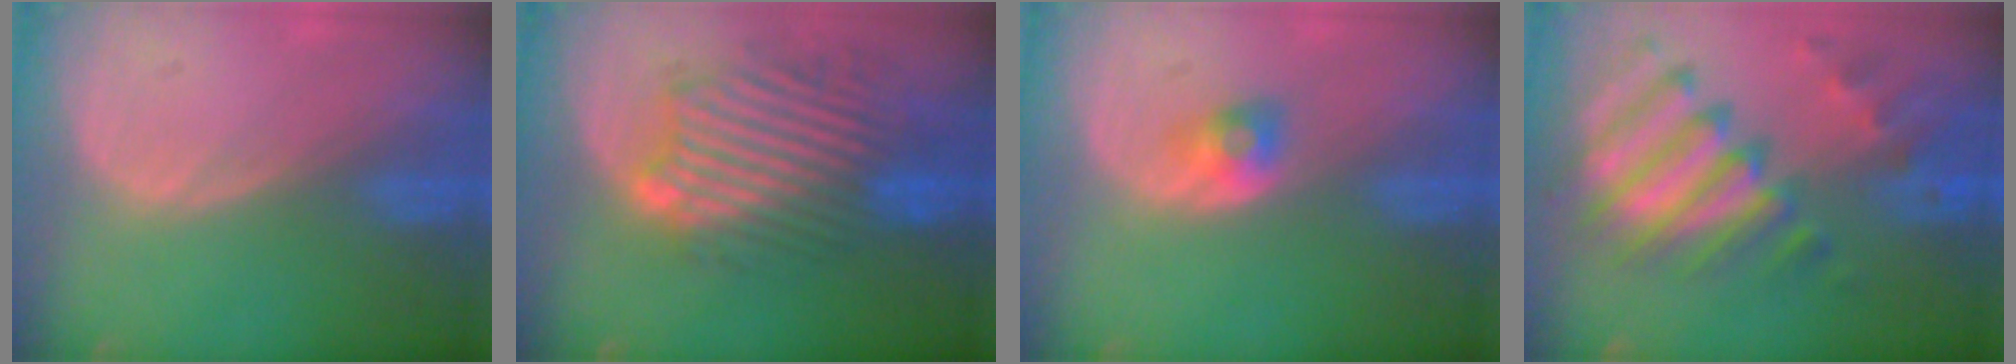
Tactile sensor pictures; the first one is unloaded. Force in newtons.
{"total": 11.1, "press": 10.3, "slide": 4.0}
{"total": 2.5, "press": 2.3, "slide": 1.1}
{"total": 11.4, "press": 9.9, "slide": 5.8}